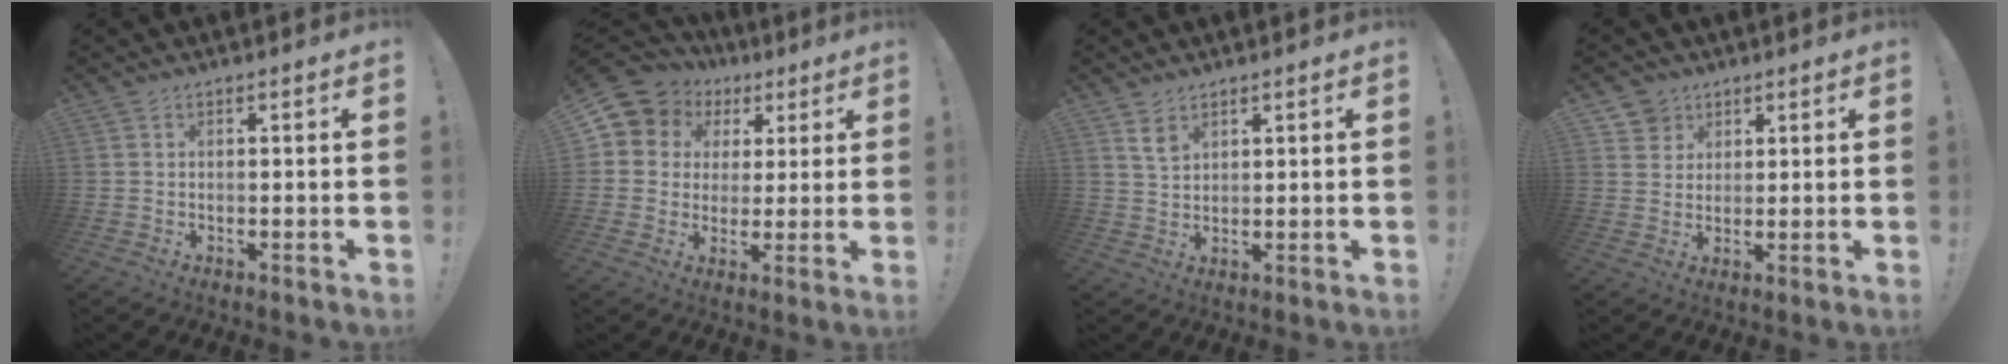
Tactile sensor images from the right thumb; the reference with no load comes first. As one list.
[{"total": 9.1, "force": [3.5, 8.0, 2.6], "torque": [-0.048, -0.019, 0.072]}, {"total": 3.8, "force": [2.6, 2.2, 1.6], "torque": [-0.019, -0.018, 0.049]}, {"total": 5.4, "force": [3.2, 4.4, 0.4], "torque": [-0.007, -0.017, 0.061]}]